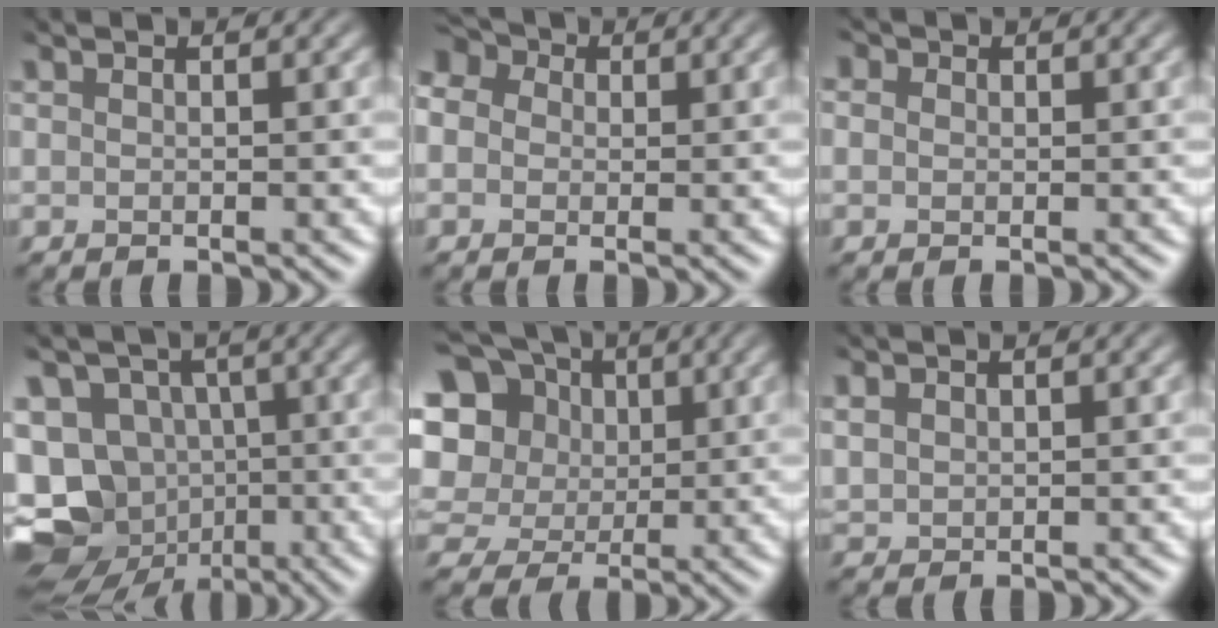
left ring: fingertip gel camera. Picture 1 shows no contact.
{"total": 5.6, "force": [1.6, 4.6, 2.7], "torque": [-0.077, 0.020, 0.016]}
{"total": 0.9, "force": [0.1, 0.9, -0.1], "torque": [-0.005, -0.001, 0.006]}
{"total": 14.6, "force": [-5.3, 12.4, 5.6], "torque": [-0.117, -0.022, -0.092]}
{"total": 13.4, "force": [3.3, 11.4, 6.1], "torque": [-0.162, 0.042, 0.052]}
{"total": 0.7, "force": [0.6, 0.4, 0.2], "torque": [-0.012, 0.006, 0.023]}